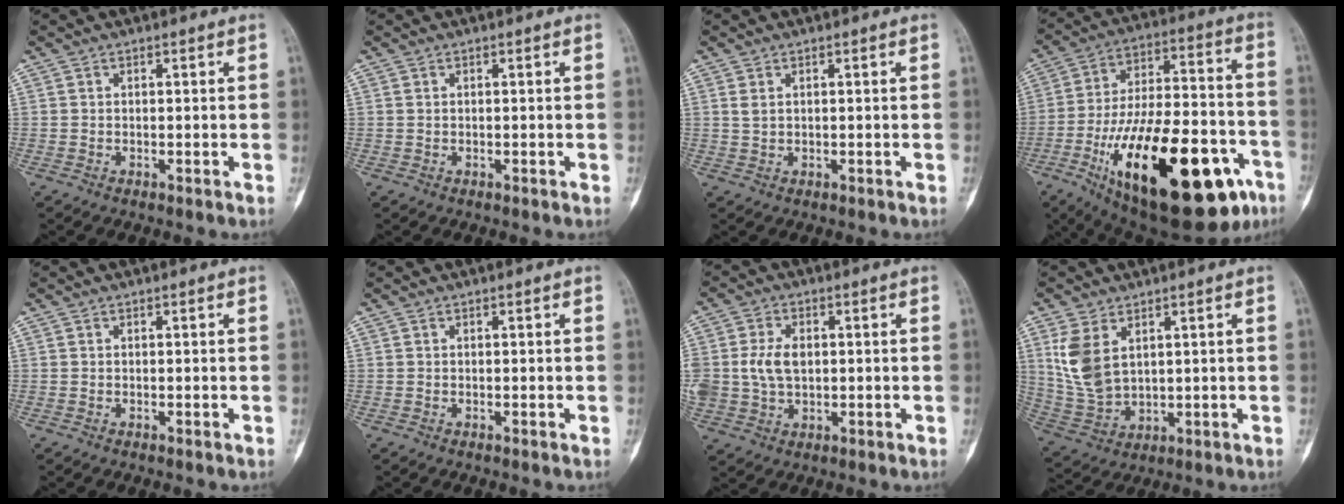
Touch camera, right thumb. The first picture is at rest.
{"total": 0.0}
{"total": 1.4, "force": [0.7, 0.7, 1.0], "torque": [-0.022, 0.002, 0.020]}
{"total": 34.3, "force": [-14.2, 13.5, 28.2], "torque": [-0.425, 0.042, -0.211]}
{"total": 0.0}
{"total": 0.0}
{"total": 8.2, "force": [0.7, 5.7, 5.8], "torque": [-0.112, 0.004, 0.021]}
{"total": 9.5, "force": [3.5, 5.8, 6.7], "torque": [-0.135, -0.014, 0.088]}